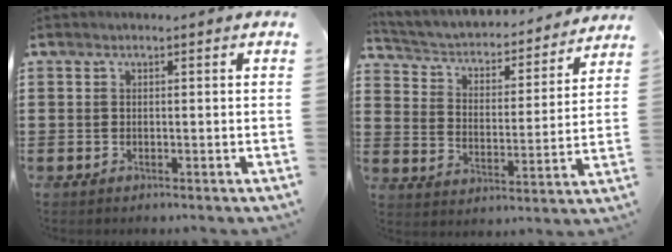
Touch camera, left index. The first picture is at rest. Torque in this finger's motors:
{"motor_torque": [1.03, -1.11, 1.05, 0.21]}